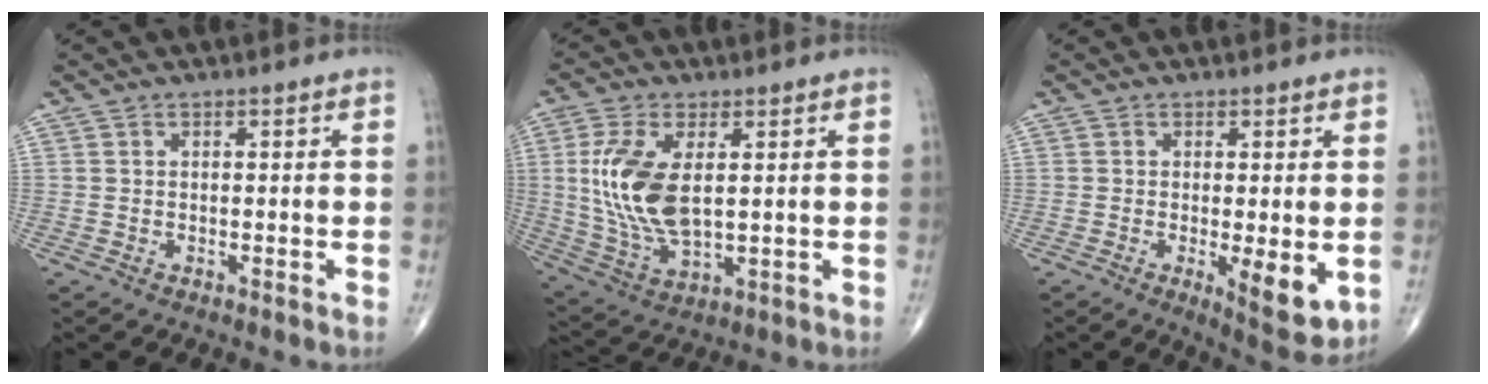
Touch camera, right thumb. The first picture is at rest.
{"total": 13.7, "force": [2.0, 6.7, 11.8], "torque": [-0.251, -0.012, 0.051]}
{"total": 7.5, "force": [-1.4, 2.4, 7.0], "torque": [-0.098, -0.023, -0.017]}